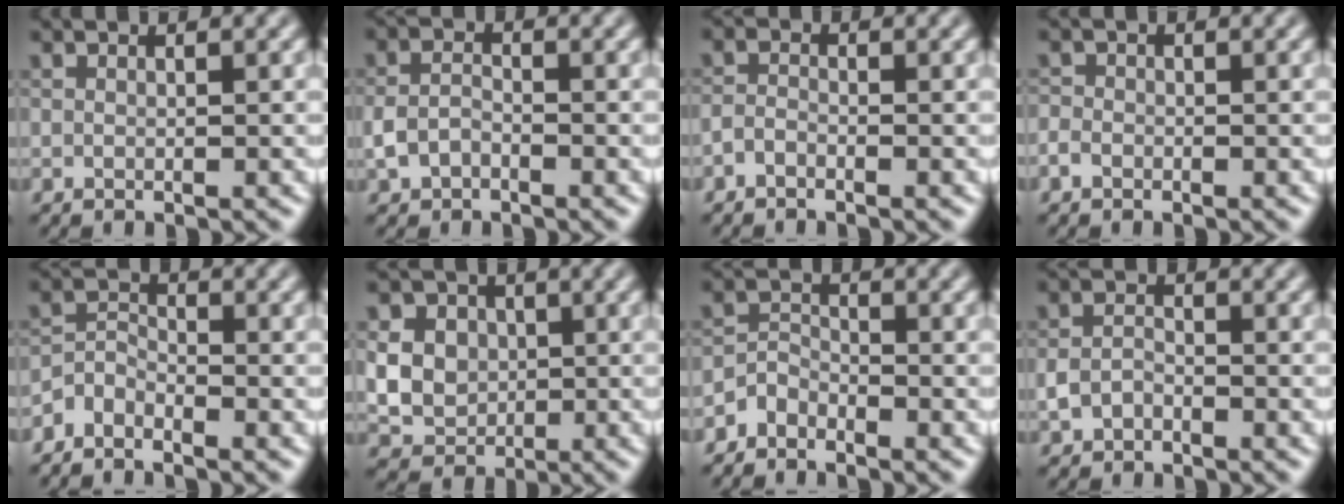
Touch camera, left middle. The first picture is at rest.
{"total": 2.0, "force": [-0.8, 1.3, 1.2], "torque": [-0.029, 0.003, -0.021]}
{"total": 1.1, "force": [-0.8, 0.4, 0.6], "torque": [-0.013, 0.001, -0.020]}
{"total": 1.2, "force": [-0.7, 0.8, 0.4], "torque": [-0.005, 0.001, -0.018]}
{"total": 2.1, "force": [-1.8, 0.8, 0.6], "torque": [-0.012, 0.008, -0.043]}
{"total": 7.5, "force": [1.6, 6.5, 3.4], "torque": [-0.066, 0.025, 0.023]}
{"total": 1.8, "force": [-1.5, 0.8, 0.4], "torque": [-0.003, 0.011, -0.034]}
{"total": 1.7, "force": [-0.8, 1.1, 1.0], "torque": [-0.022, 0.003, -0.020]}